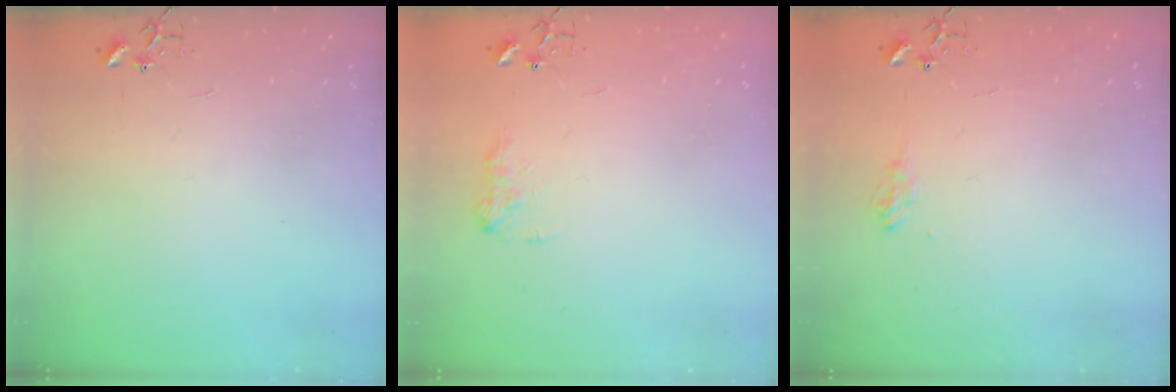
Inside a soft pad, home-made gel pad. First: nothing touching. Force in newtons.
{"total": 7.9, "press": 7.9, "slide": 0.4}
{"total": 8.0, "press": 8.0, "slide": 1.0}